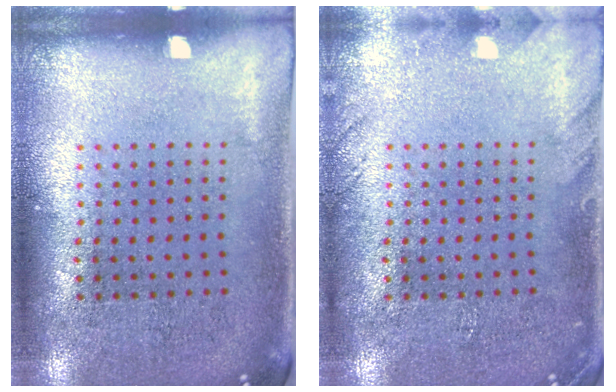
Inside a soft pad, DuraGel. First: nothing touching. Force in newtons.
{"total": 1.4, "press": 1.4, "slide": 0.1}